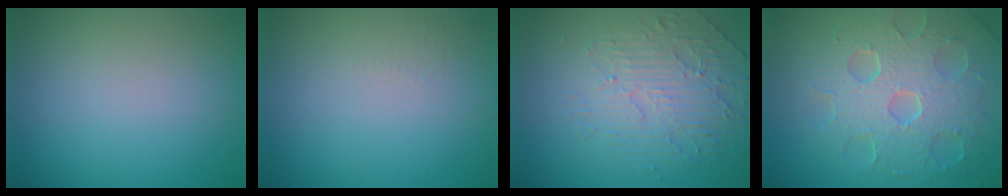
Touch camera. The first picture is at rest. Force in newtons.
{"total": 0.6, "press": 0.6, "slide": 0.3}
{"total": 4.8, "press": 3.4, "slide": 3.4}
{"total": 8.7, "press": 6.0, "slide": 6.2}